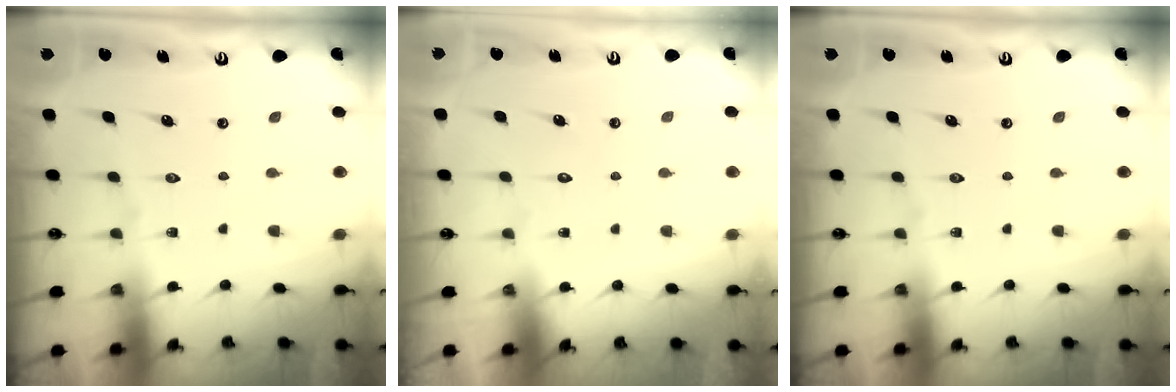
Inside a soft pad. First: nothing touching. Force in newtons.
{"total": 1.8, "press": 1.7, "slide": 0.1}
{"total": 0.0}